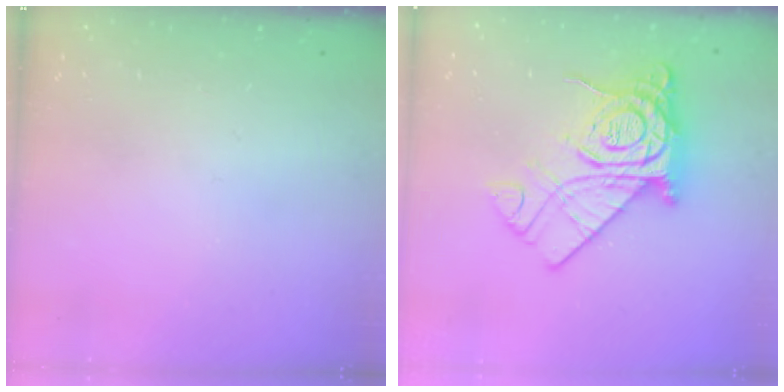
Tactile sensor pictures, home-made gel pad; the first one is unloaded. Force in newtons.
{"total": 18.3, "press": 18.2, "slide": 1.7}